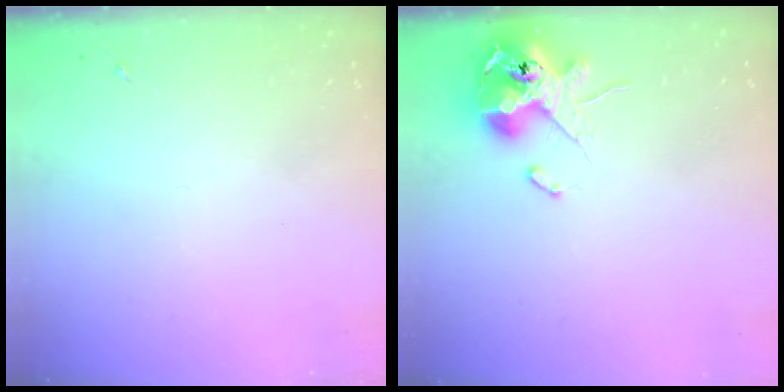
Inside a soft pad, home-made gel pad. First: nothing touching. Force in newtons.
{"total": 12.4, "press": 12.2, "slide": 2.1}